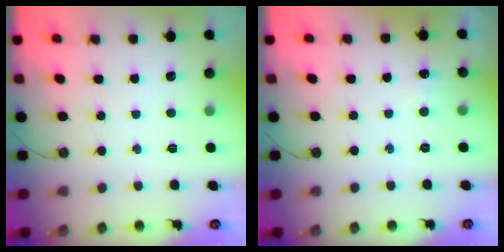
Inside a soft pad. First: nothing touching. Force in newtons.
{"total": 4.3, "press": 3.9, "slide": 1.8}